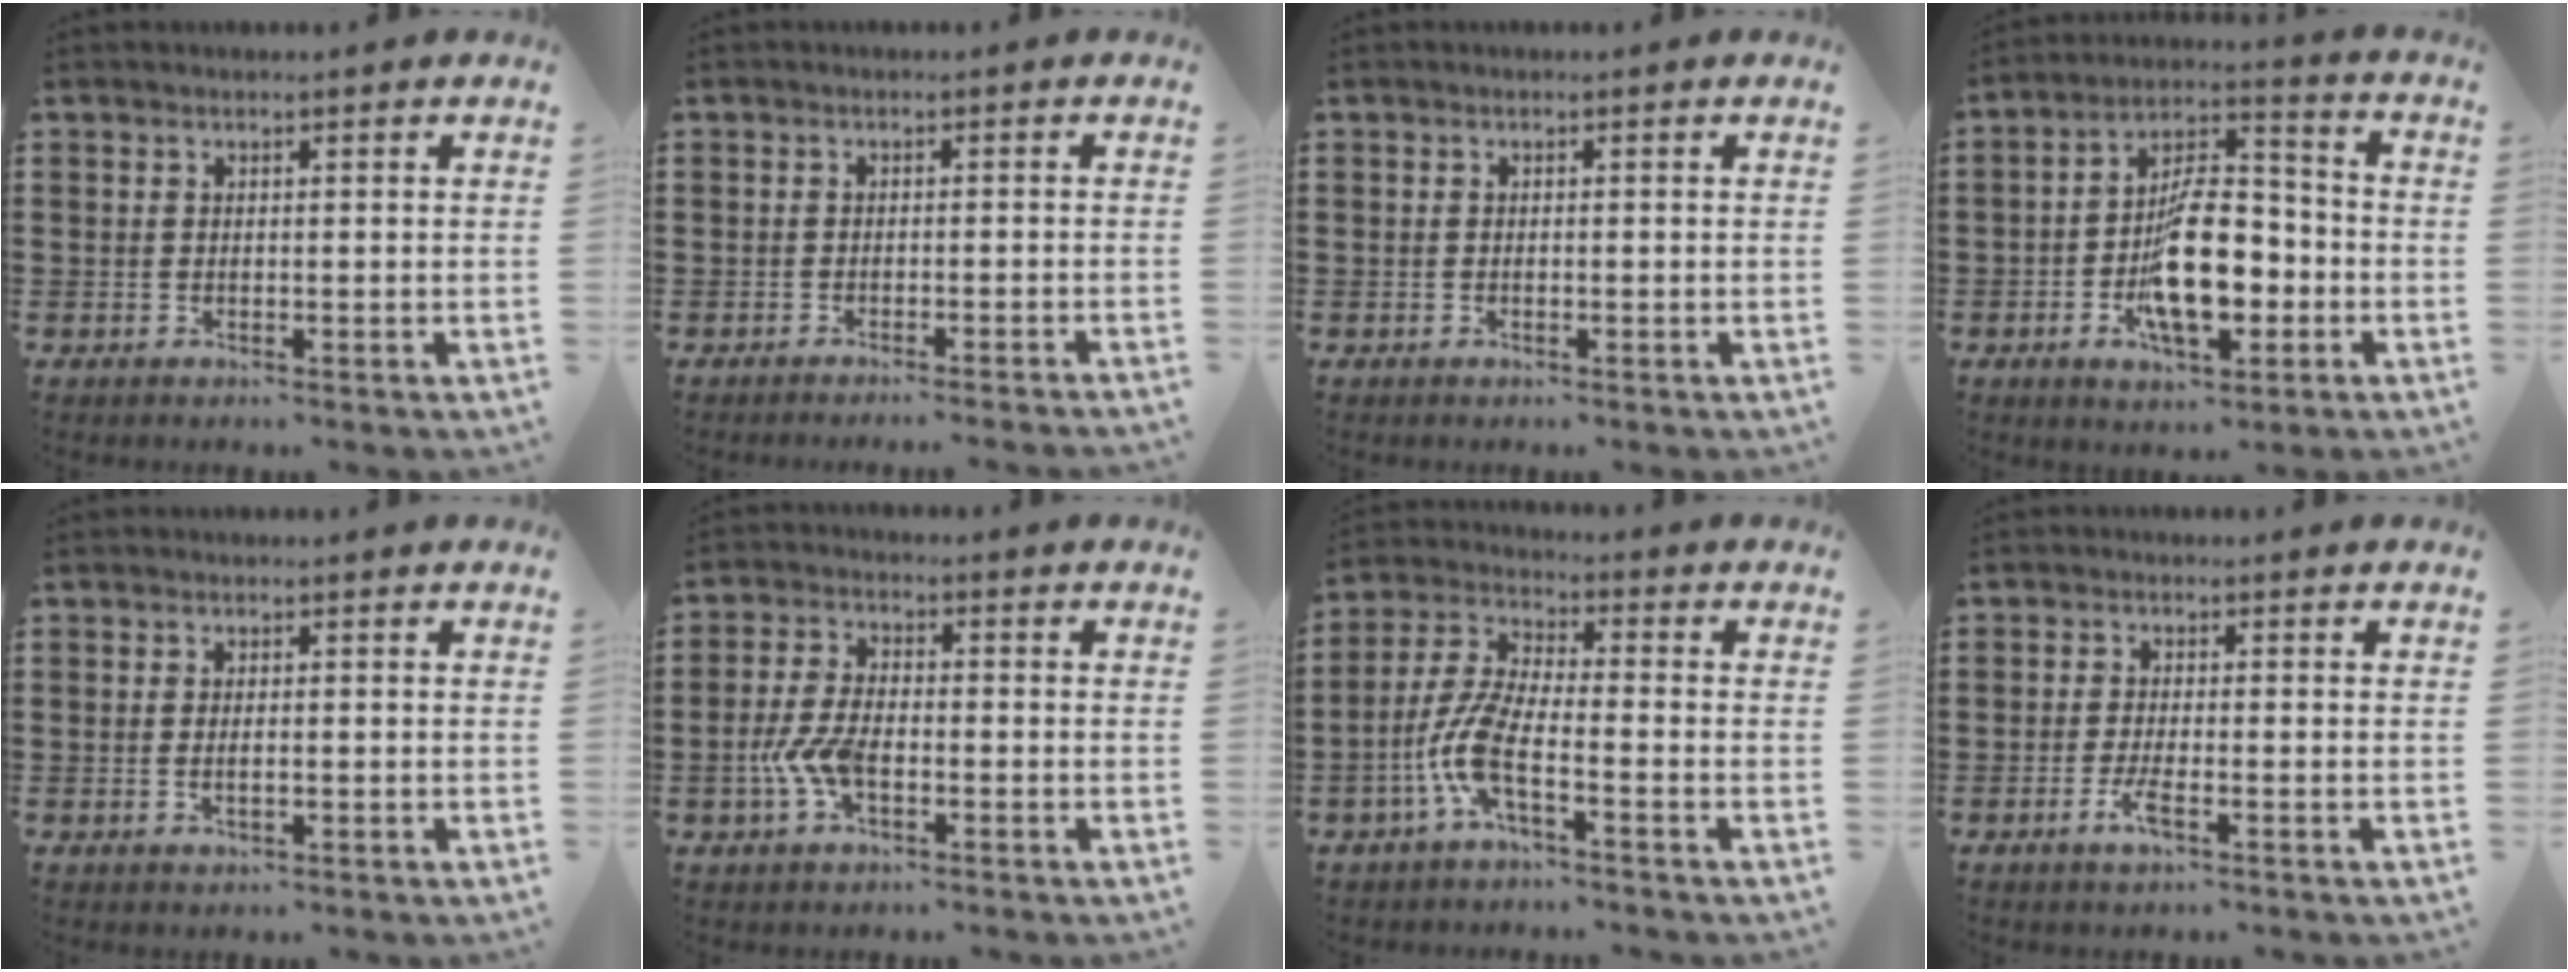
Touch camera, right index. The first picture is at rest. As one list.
[{"total": 1.7, "force": [-1.5, -0.6, 0.3], "torque": [-0.005, 0.001, -0.030]}, {"total": 0.0}, {"total": 12.6, "force": [-3.5, 6.0, 10.5], "torque": [-0.192, 0.001, -0.063]}, {"total": 1.6, "force": [-0.1, 0.6, 1.5], "torque": [-0.027, 0.003, -0.003]}, {"total": 6.1, "force": [-2.1, 2.9, 5.0], "torque": [-0.125, -0.006, -0.046]}, {"total": 8.0, "force": [-3.4, 2.0, 6.9], "torque": [-0.178, -0.016, -0.072]}, {"total": 3.2, "force": [-1.6, 0.6, 2.7], "torque": [-0.056, -0.005, -0.033]}]